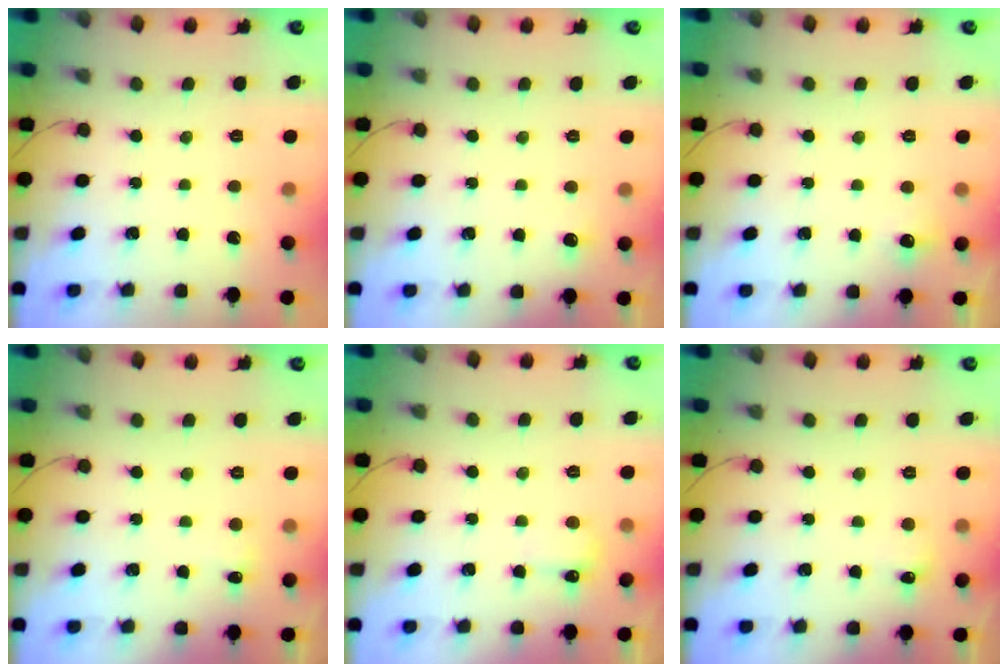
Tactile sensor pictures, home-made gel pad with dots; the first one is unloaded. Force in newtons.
{"total": 11.7, "press": 3.4, "slide": 11.3}
{"total": 10.6, "press": 4.4, "slide": 9.7}
{"total": 3.9, "press": 3.7, "slide": 1.3}
{"total": 4.9, "press": 4.7, "slide": 1.4}
{"total": 4.6, "press": 4.4, "slide": 1.4}